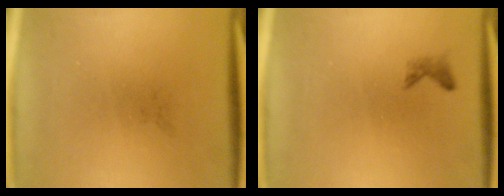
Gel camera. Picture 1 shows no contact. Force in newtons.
{"total": 0.8}